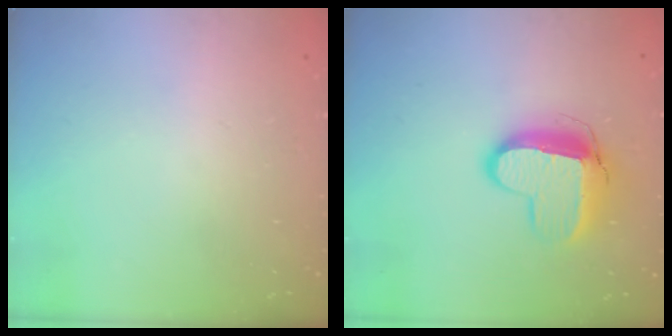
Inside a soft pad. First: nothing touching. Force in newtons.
{"total": 12.0, "press": 12.0, "slide": 0.7}